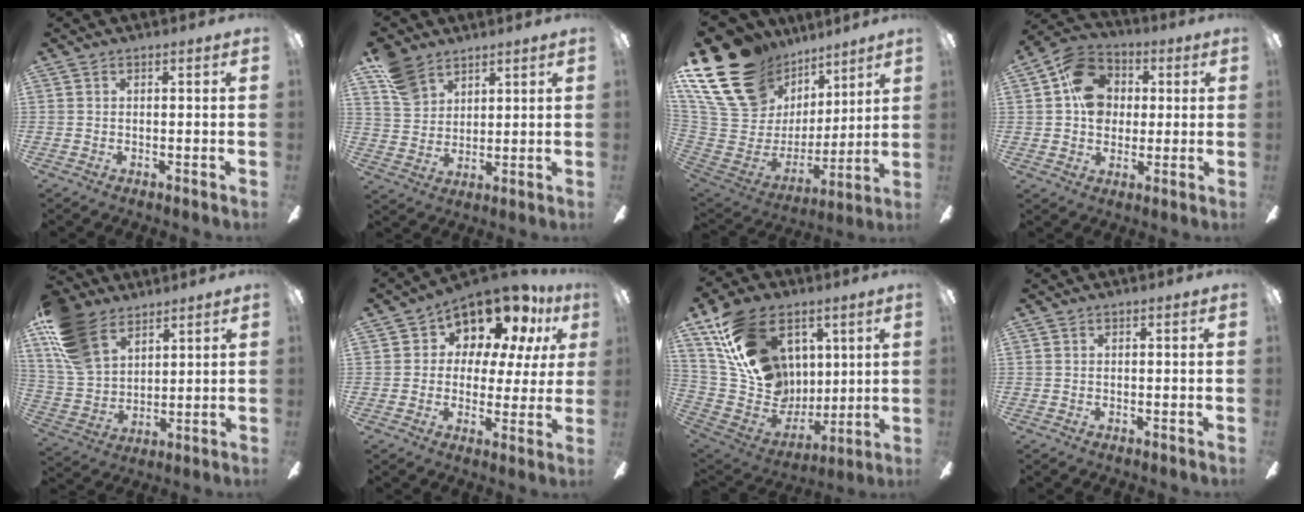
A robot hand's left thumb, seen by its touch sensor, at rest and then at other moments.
{"total": 10.7, "force": [7.4, 6.8, 3.8], "torque": [-0.088, -0.021, 0.148]}
{"total": 24.8, "force": [15.1, 16.0, 11.4], "torque": [-0.231, -0.089, 0.303]}
{"total": 13.3, "force": [2.5, 10.8, 7.4], "torque": [-0.148, 0.023, 0.050]}
{"total": 17.3, "force": [10.3, 10.6, 9.0], "torque": [-0.213, -0.033, 0.201]}
{"total": 12.2, "force": [9.5, 6.0, 4.8], "torque": [-0.088, -0.079, 0.170]}
{"total": 23.5, "force": [9.8, 16.5, 13.4], "torque": [-0.259, -0.035, 0.193]}
{"total": 0.0}